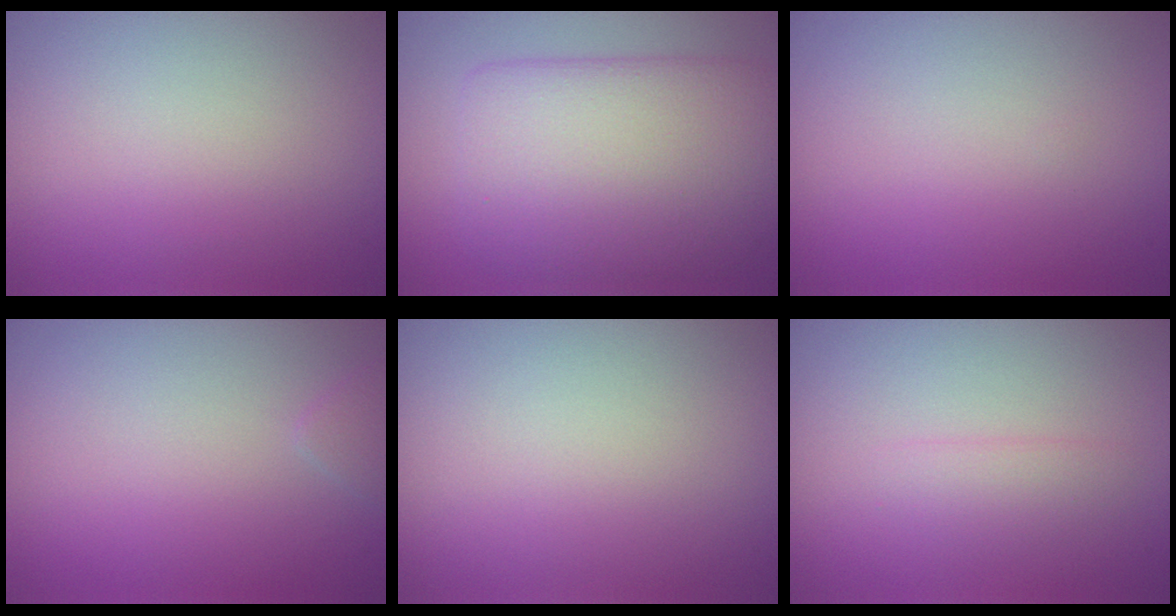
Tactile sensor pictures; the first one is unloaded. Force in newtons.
{"total": 8.1, "press": 8.1, "slide": 0.3}
{"total": 0.0}
{"total": 0.7, "press": 0.7, "slide": 0.1}
{"total": 0.0}
{"total": 1.2, "press": 1.2, "slide": 0.1}